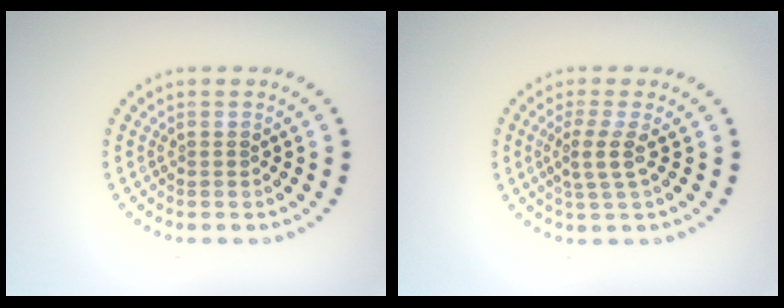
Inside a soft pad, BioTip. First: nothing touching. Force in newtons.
{"total": 2.3, "press": 1.8, "slide": 1.4}